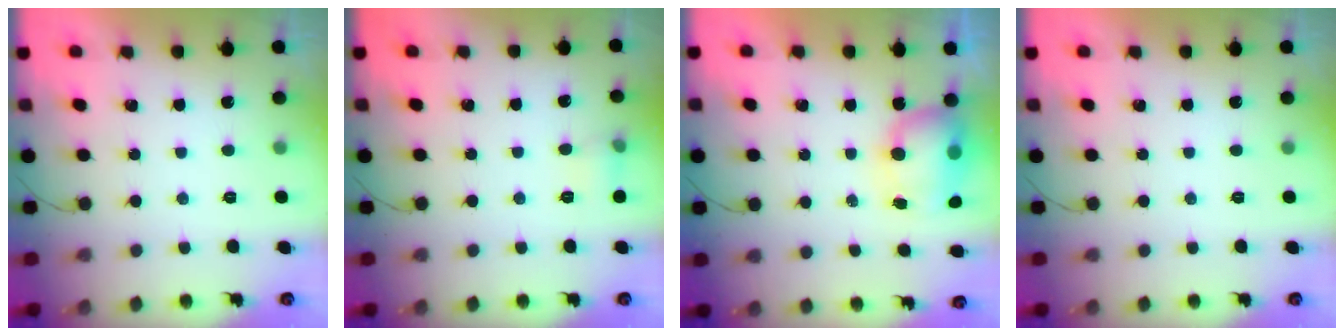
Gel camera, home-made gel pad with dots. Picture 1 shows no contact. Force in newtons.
{"total": 5.1, "press": 4.9, "slide": 1.4}
{"total": 8.3, "press": 8.2, "slide": 1.2}
{"total": 0.0}